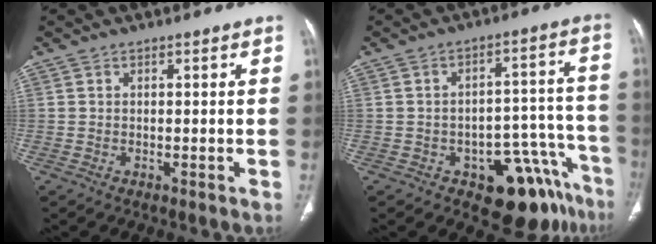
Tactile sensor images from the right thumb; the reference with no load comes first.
{"total": 13.9, "force": [-8.8, 7.0, 8.2], "torque": [-0.045, 0.084, -0.114]}